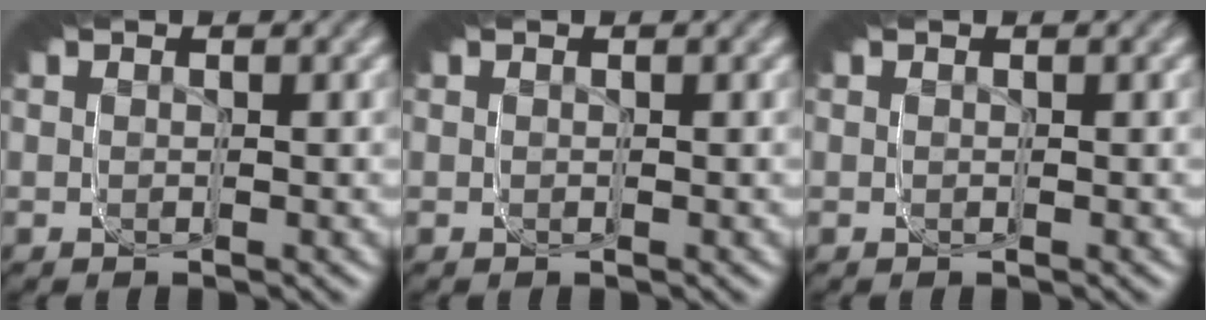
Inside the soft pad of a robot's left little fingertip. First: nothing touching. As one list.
[{"total": 0.0}, {"total": 0.0}]